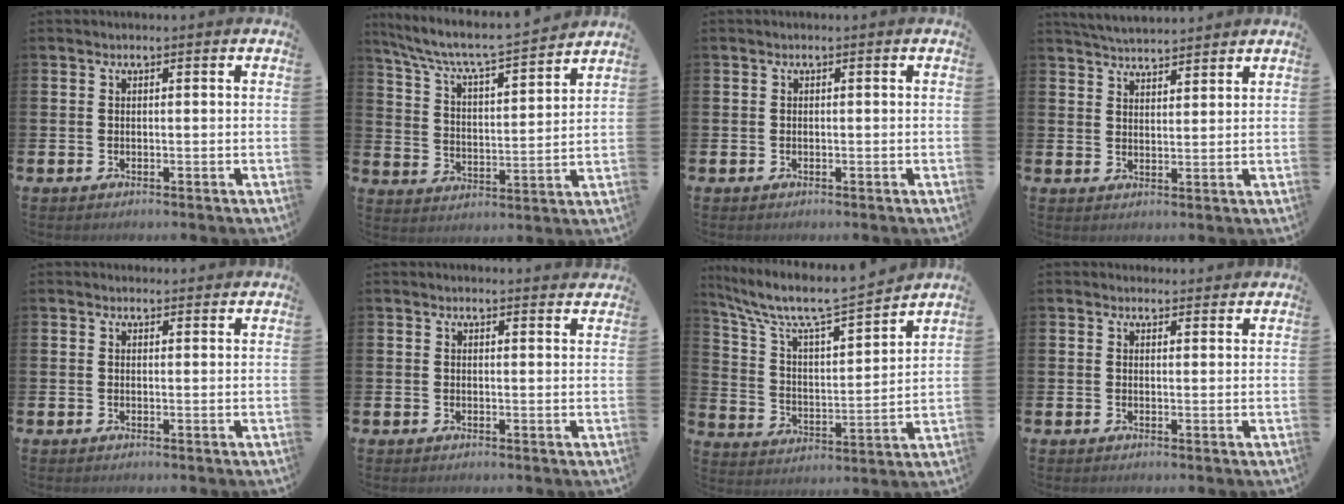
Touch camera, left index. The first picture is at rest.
{"total": 6.9, "force": [6.5, 0.5, 2.3], "torque": [-0.077, -0.054, 0.106]}
{"total": 0.0}
{"total": 4.4, "force": [4.4, 0.4, 0.3], "torque": [-0.025, -0.019, 0.081]}
{"total": 1.2, "force": [1.2, 0.4, 0.0], "torque": [0.008, -0.001, 0.020]}
{"total": 1.5, "force": [1.5, 0.1, -0.1], "torque": [0.009, -0.011, 0.026]}
{"total": 8.4, "force": [7.4, 1.4, 3.6], "torque": [-0.107, -0.055, 0.122]}
{"total": 1.8, "force": [1.7, 0.6, -0.1], "torque": [0.009, -0.005, 0.029]}